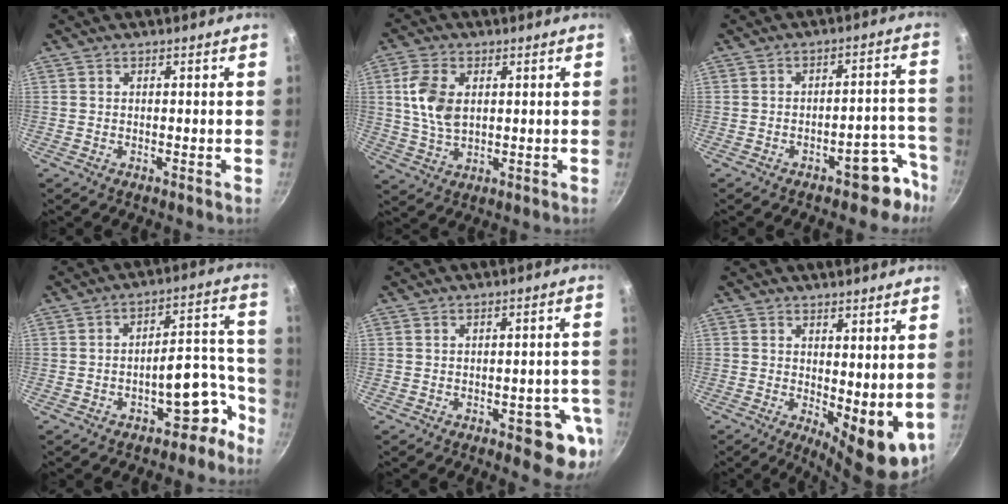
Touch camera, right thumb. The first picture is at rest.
{"total": 8.7, "force": [1.8, 5.3, 6.6], "torque": [-0.124, -0.004, 0.037]}
{"total": 7.8, "force": [-5.3, 3.8, 4.3], "torque": [-0.002, 0.068, -0.056]}
{"total": 10.3, "force": [-5.9, 5.3, 6.5], "torque": [-0.022, 0.089, -0.073]}
{"total": 8.7, "force": [-3.5, 3.7, 7.0], "torque": [-0.043, 0.018, -0.039]}
{"total": 9.0, "force": [0.8, 3.8, 8.1], "torque": [-0.093, -0.019, 0.022]}